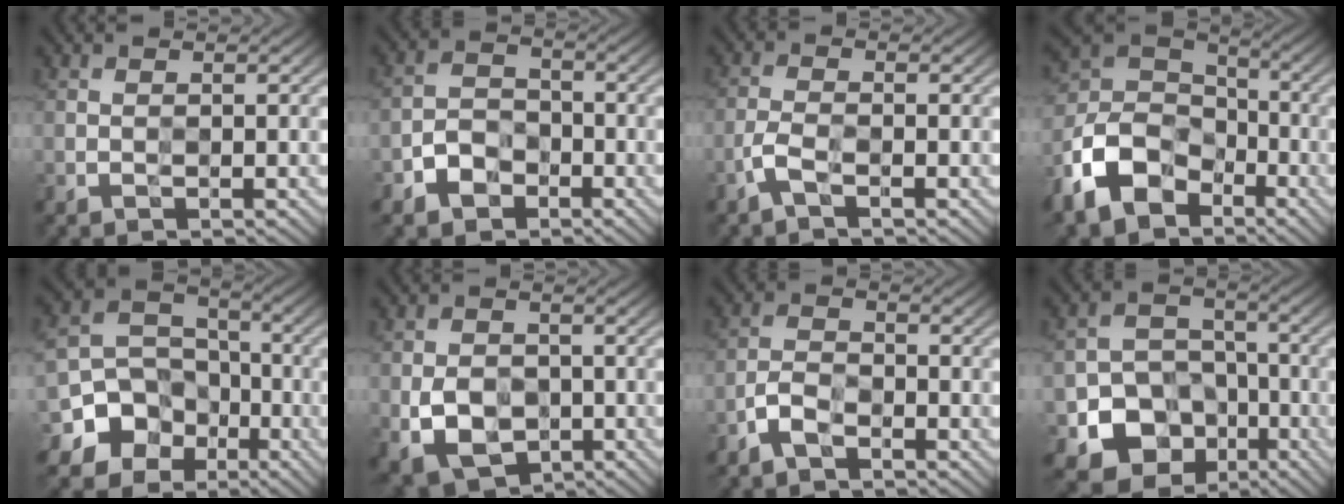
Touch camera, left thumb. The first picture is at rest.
{"total": 4.6, "force": [-2.7, 3.1, 2.1], "torque": [-0.043, 0.003, -0.063]}
{"total": 2.6, "force": [-1.6, 0.6, 1.9], "torque": [-0.048, 0.005, -0.041]}
{"total": 12.1, "force": [-6.3, 7.9, 6.6], "torque": [-0.163, -0.018, -0.139]}
{"total": 12.0, "force": [-6.1, 9.9, 3.2], "torque": [-0.103, -0.032, -0.126]}
{"total": 6.3, "force": [-1.9, 4.5, 3.9], "torque": [-0.081, -0.015, -0.033]}
{"total": 3.2, "force": [-2.3, 1.2, 1.9], "torque": [-0.043, 0.004, -0.057]}
{"total": 11.4, "force": [-5.1, 9.2, 4.6], "torque": [-0.093, -0.028, -0.104]}